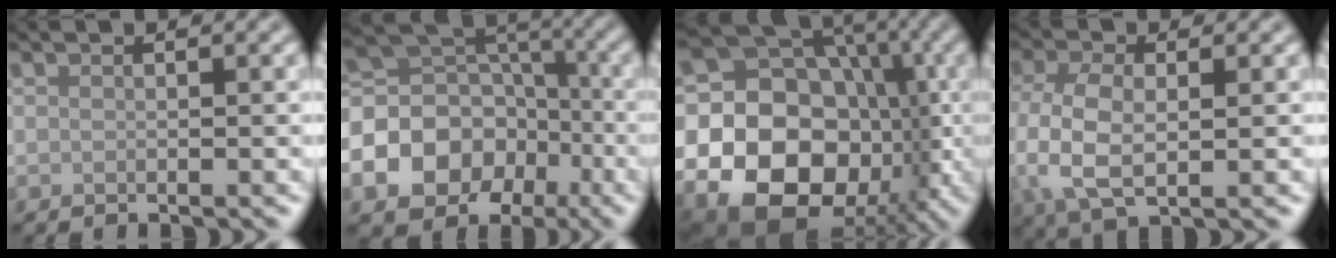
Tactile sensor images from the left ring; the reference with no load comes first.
{"total": 12.8, "force": [-4.5, 10.8, 5.2], "torque": [-0.107, -0.006, -0.088]}
{"total": 21.0, "force": [-4.8, 18.0, 9.8], "torque": [-0.171, -0.006, -0.113]}
{"total": 5.9, "force": [-0.7, 3.4, 4.8], "torque": [-0.113, -0.005, -0.014]}